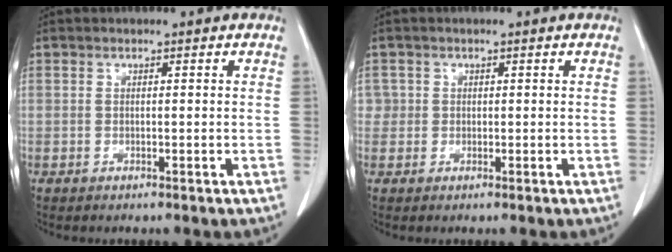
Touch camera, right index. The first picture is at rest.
{"total": 1.6, "force": [0.3, 1.6, -0.1], "torque": [0.017, 0.004, -0.001]}